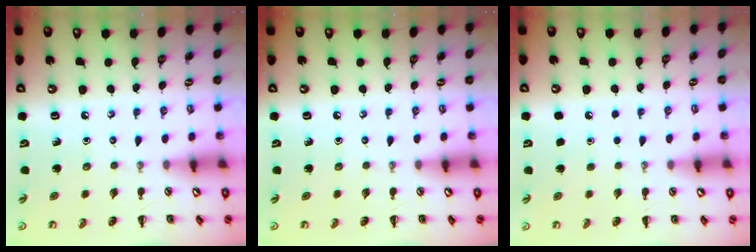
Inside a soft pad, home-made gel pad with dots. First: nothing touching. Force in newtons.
{"total": 0.0}
{"total": 1.7, "press": 1.6, "slide": 0.1}